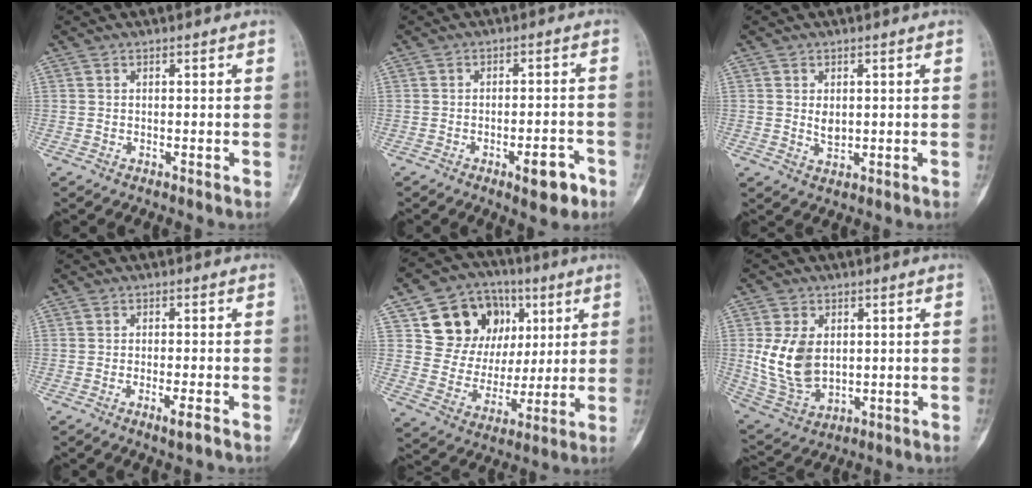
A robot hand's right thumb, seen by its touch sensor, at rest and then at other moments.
{"total": 6.3, "force": [-3.3, 2.2, 4.8], "torque": [-0.056, 0.019, -0.040]}
{"total": 2.6, "force": [0.5, 1.7, 1.9], "torque": [-0.026, -0.008, 0.014]}
{"total": 2.8, "force": [-1.5, 0.3, 2.3], "torque": [-0.044, -0.001, -0.027]}
{"total": 17.5, "force": [6.5, 14.1, 8.2], "torque": [-0.087, 0.003, 0.121]}
{"total": 11.7, "force": [1.4, 7.8, 8.6], "torque": [-0.152, -0.011, 0.046]}